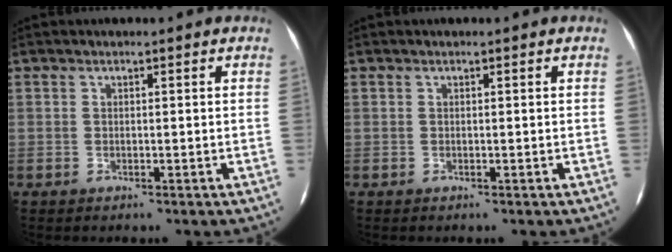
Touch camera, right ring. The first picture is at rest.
{"total": 0.0}